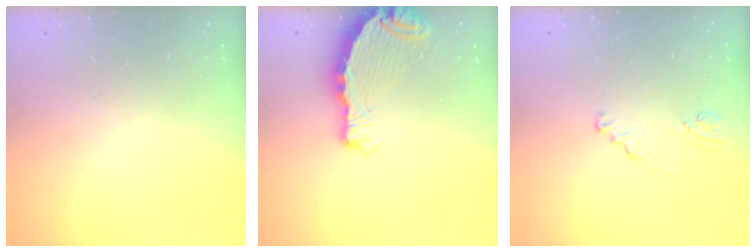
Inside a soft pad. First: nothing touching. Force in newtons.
{"total": 7.9, "press": 7.9, "slide": 0.9}
{"total": 1.5, "press": 1.5, "slide": 0.2}